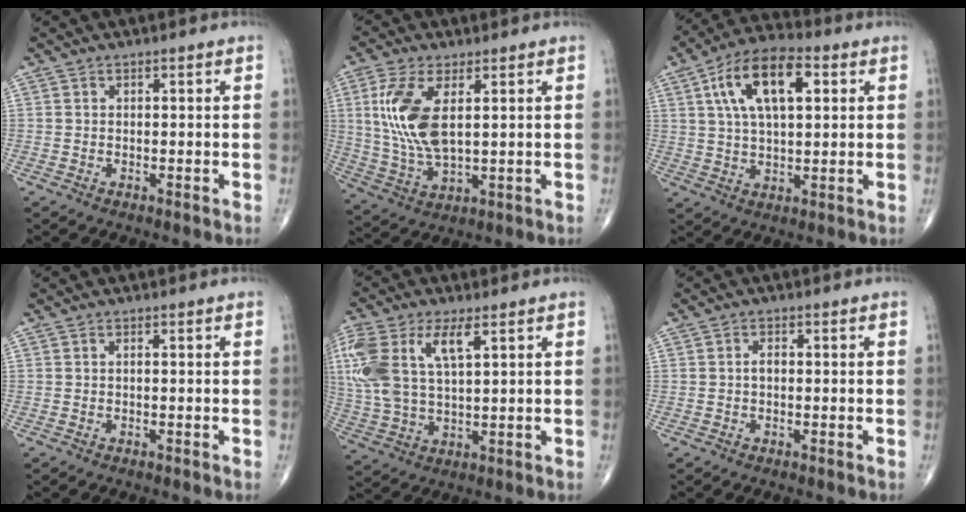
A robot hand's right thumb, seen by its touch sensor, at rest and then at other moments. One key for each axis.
{"total": 12.4, "fx": 2.8, "fy": 5.5, "fz": 10.7, "tx": -0.236, "ty": -0.010, "tz": 0.065}
{"total": 14.5, "fx": 4.6, "fy": 6.8, "fz": 12.0, "tx": -0.205, "ty": 0.012, "tz": 0.076}
{"total": 0.0}
{"total": 16.3, "fx": 5.7, "fy": 7.6, "fz": 13.3, "tx": -0.314, "ty": 0.002, "tz": 0.111}
{"total": 1.3, "fx": -0.2, "fy": 0.8, "fz": 1.0, "tx": -0.012, "ty": 0.003, "tz": -0.007}